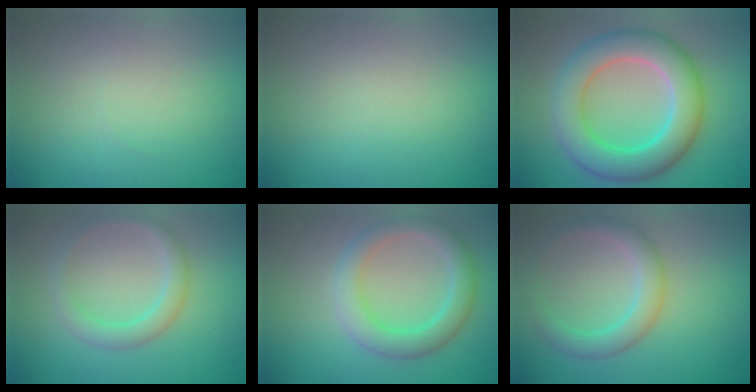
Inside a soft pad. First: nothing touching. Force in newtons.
{"total": 0.0}
{"total": 7.4, "press": 7.4, "slide": 0.4}
{"total": 2.3, "press": 2.3, "slide": 0.0}
{"total": 3.8, "press": 3.8, "slide": 0.3}
{"total": 3.2, "press": 3.1, "slide": 0.3}